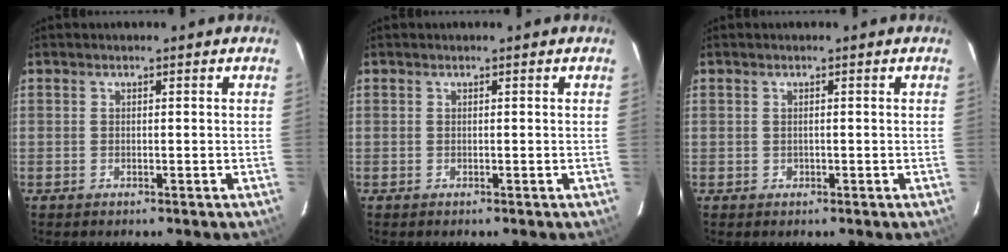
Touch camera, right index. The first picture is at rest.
{"total": 0.0}
{"total": 0.9, "force": [-0.2, 0.9, 0.0], "torque": [0.003, 0.003, 0.001]}